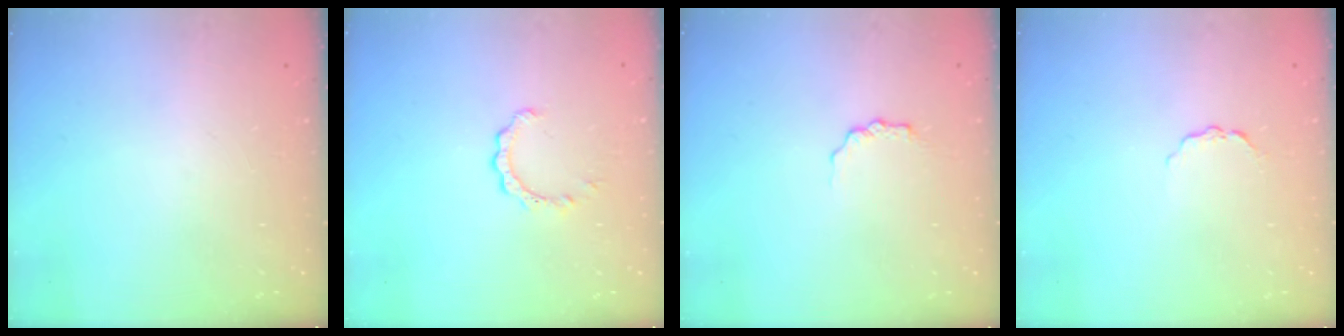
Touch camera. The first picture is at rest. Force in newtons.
{"total": 2.4, "press": 2.3, "slide": 0.3}
{"total": 2.9, "press": 2.8, "slide": 0.5}
{"total": 3.4, "press": 3.4, "slide": 0.5}